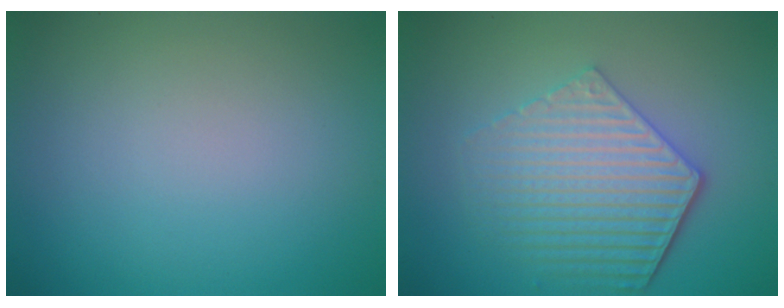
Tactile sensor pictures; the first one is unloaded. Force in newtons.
{"total": 5.6, "press": 4.3, "slide": 3.6}